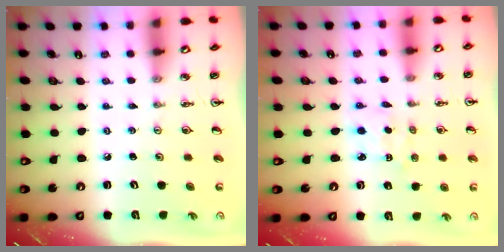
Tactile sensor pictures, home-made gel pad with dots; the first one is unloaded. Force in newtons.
{"total": 2.0, "press": 1.9, "slide": 0.6}